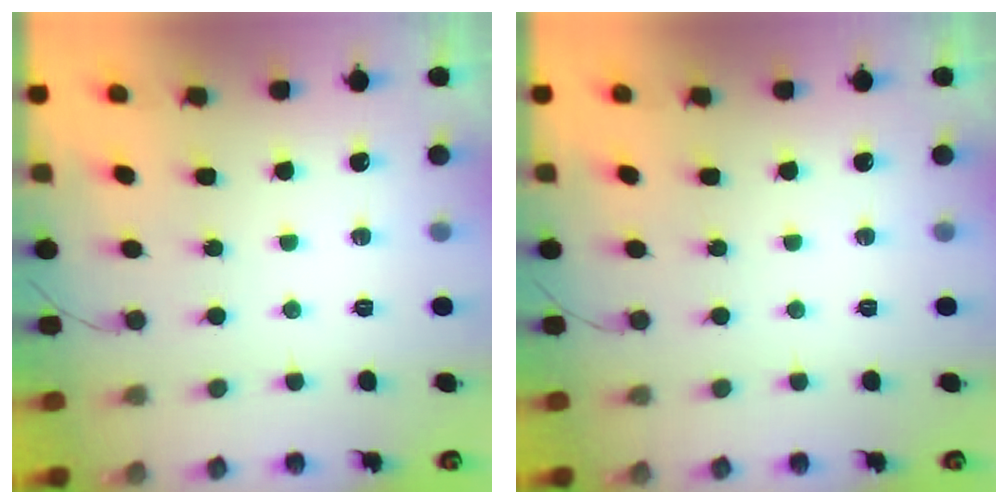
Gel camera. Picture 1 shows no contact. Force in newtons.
{"total": 0.0}